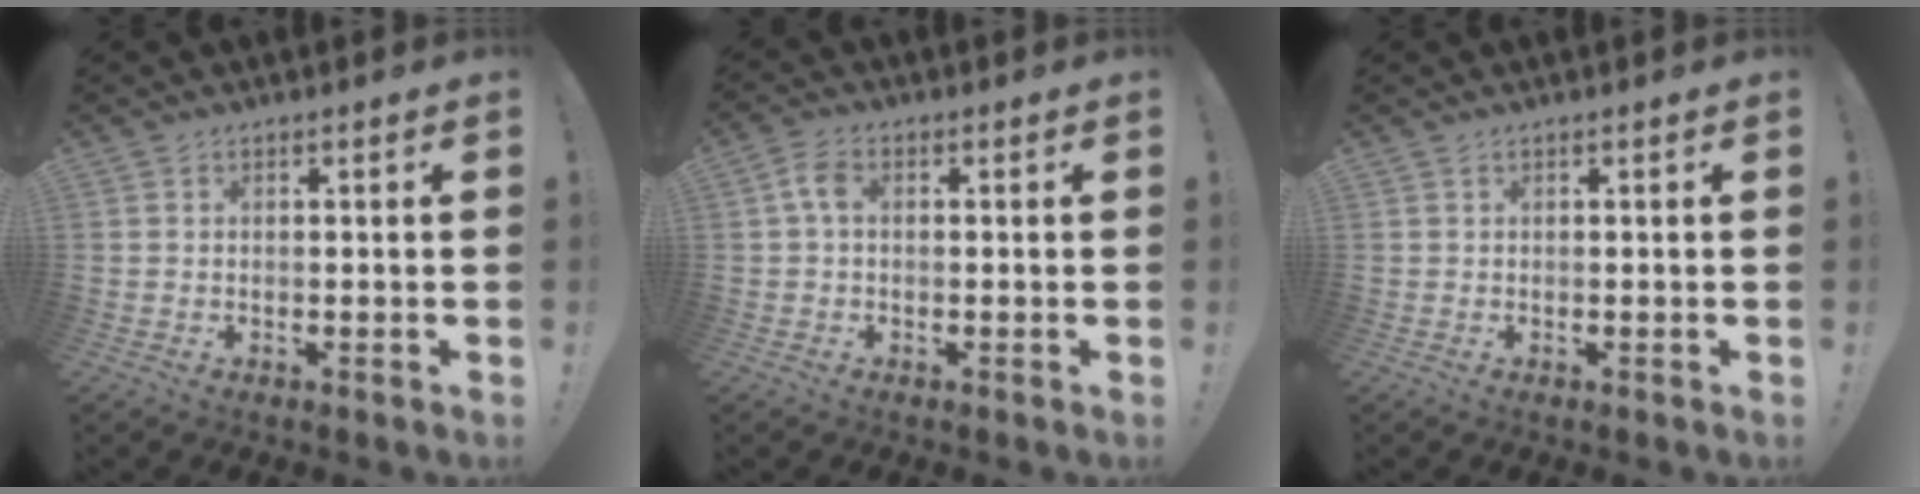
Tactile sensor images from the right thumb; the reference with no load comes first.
{"total": 4.5, "force": [0.5, 2.9, 3.4], "torque": [-0.068, 0.015, 0.012]}
{"total": 0.0}